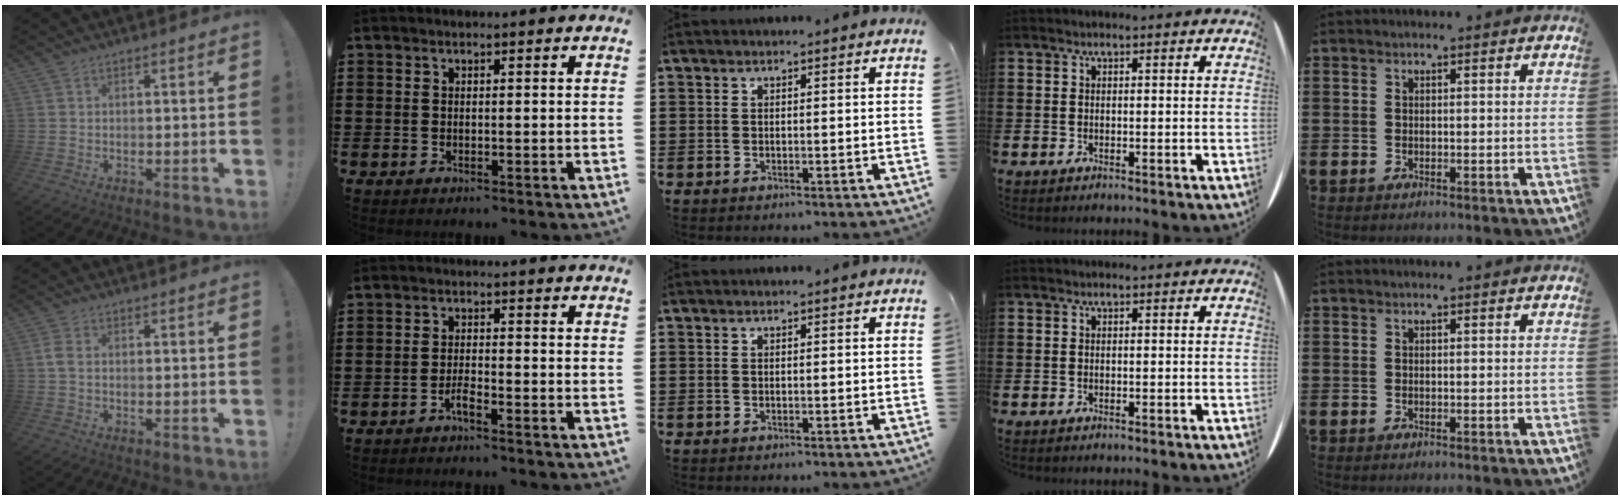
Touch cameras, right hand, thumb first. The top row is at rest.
{"thumb": {"total": 2.4, "force": [0.1, 1.4, 1.9], "torque": [-0.039, 0.008, 0.003]}, "index": {"total": 2.0, "force": [-1.7, 0.1, 1.1], "torque": [-0.022, 0.000, -0.031]}}